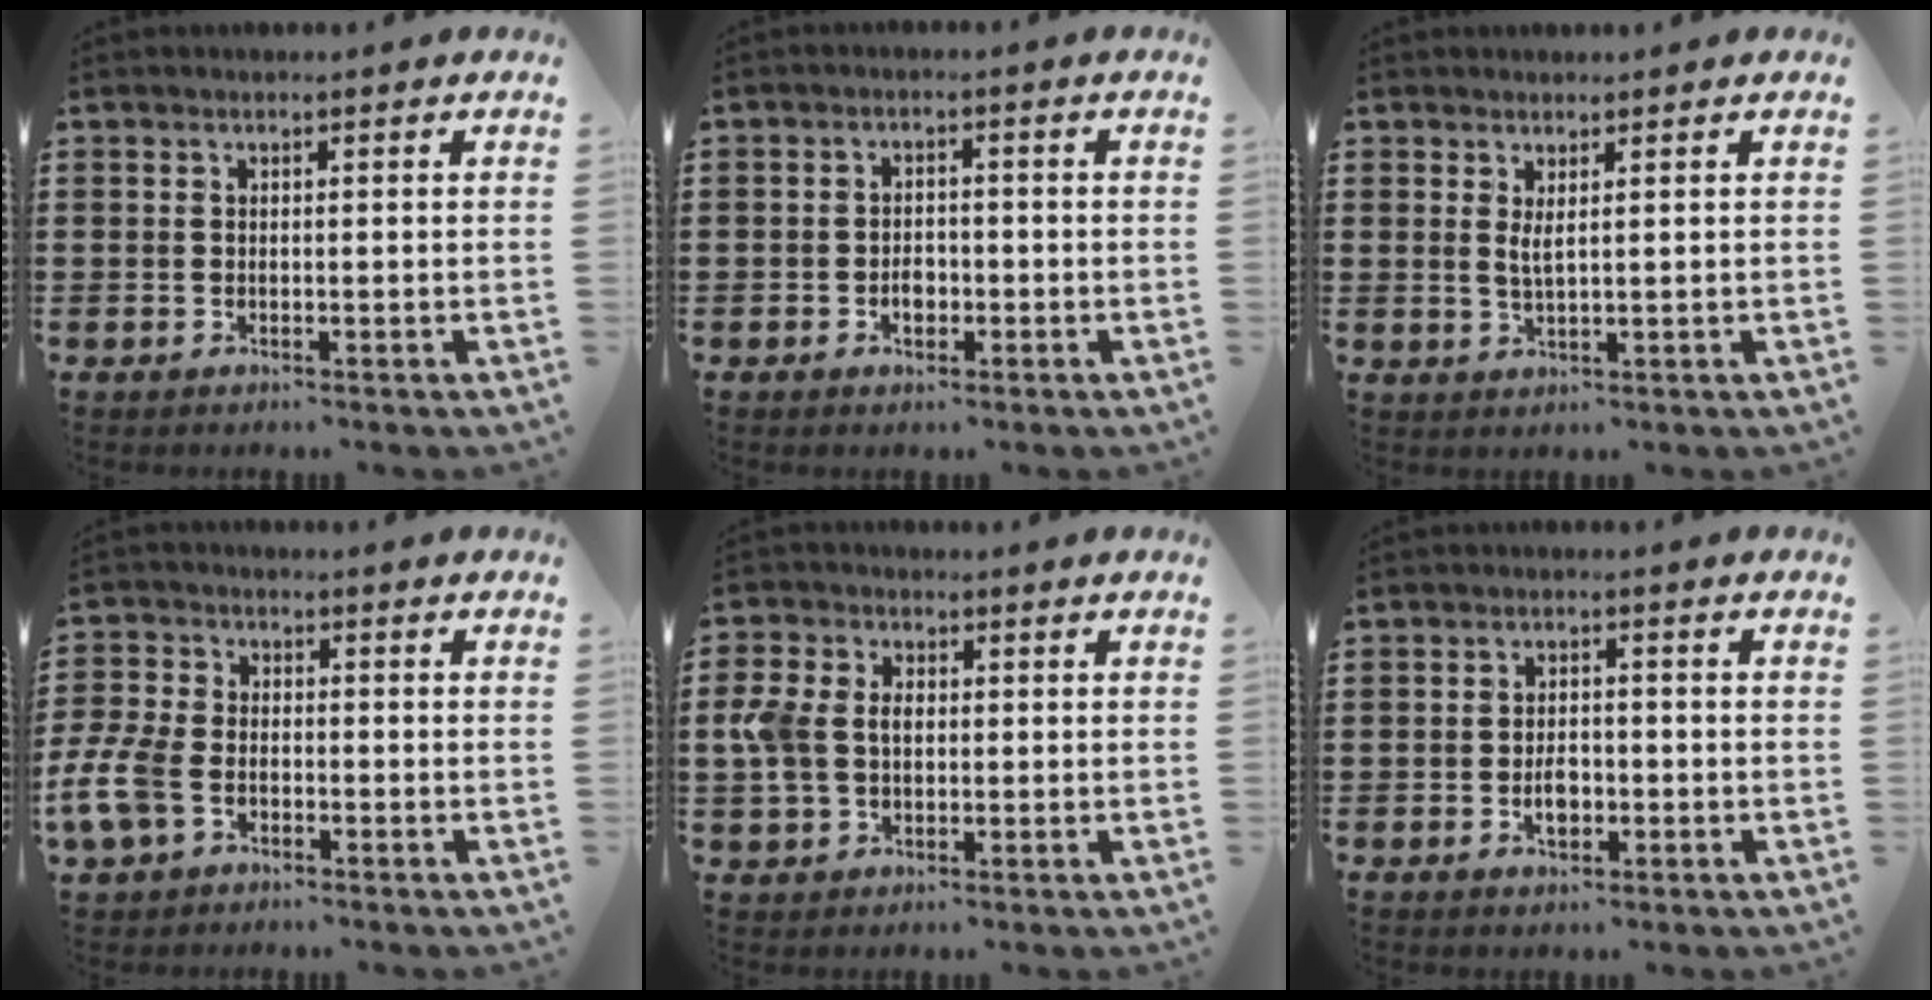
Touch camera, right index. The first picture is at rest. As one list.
[{"total": 2.5, "force": [-0.9, 1.5, 1.7], "torque": [-0.024, -0.002, -0.019]}, {"total": 2.0, "force": [1.0, 0.3, 1.7], "torque": [-0.036, -0.001, 0.018]}, {"total": 6.8, "force": [-3.2, 4.0, 4.5], "torque": [-0.133, -0.006, -0.070]}, {"total": 5.0, "force": [0.0, 3.8, 3.2], "torque": [-0.097, 0.003, -0.010]}, {"total": 3.2, "force": [-1.1, 1.8, 2.4], "torque": [-0.035, -0.001, -0.020]}]